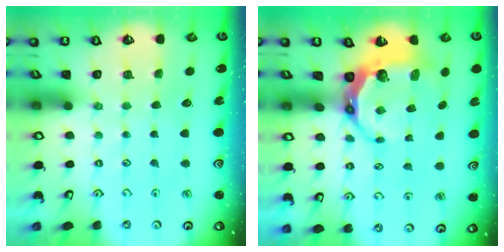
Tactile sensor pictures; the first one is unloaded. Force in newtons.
{"total": 8.6, "press": 7.5, "slide": 4.2}